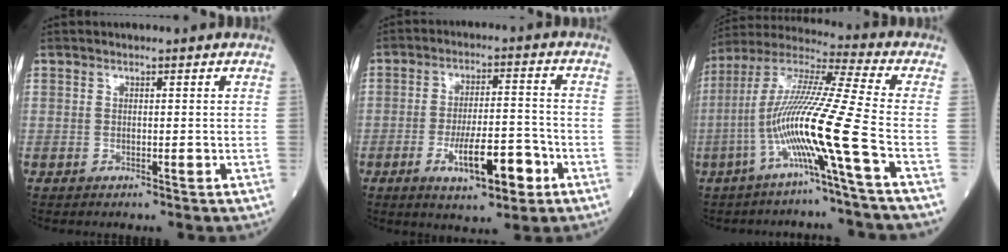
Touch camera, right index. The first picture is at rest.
{"total": 10.1, "force": [-4.3, 2.6, 8.8], "torque": [-0.150, 0.001, -0.065]}
{"total": 15.3, "force": [-5.4, -2.6, 14.0], "torque": [-0.284, -0.005, -0.113]}